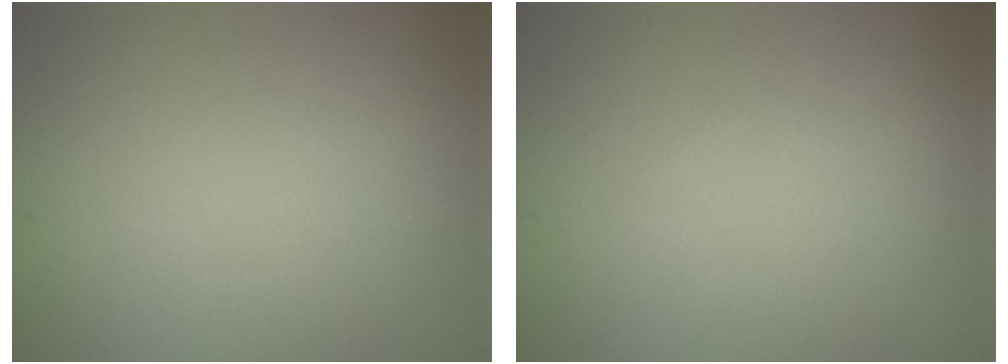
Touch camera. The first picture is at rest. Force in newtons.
{"total": 0.0}